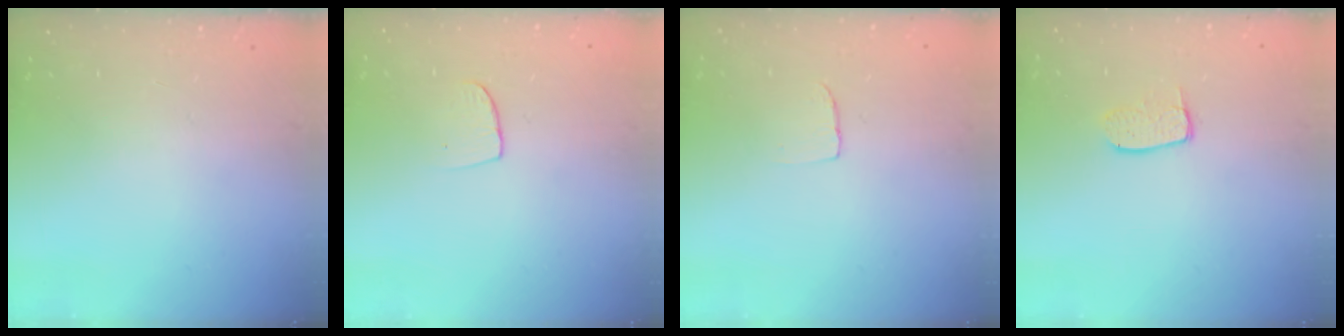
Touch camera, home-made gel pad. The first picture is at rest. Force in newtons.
{"total": 5.5, "press": 5.5, "slide": 0.4}
{"total": 2.4, "press": 2.4, "slide": 0.1}
{"total": 6.7, "press": 6.7, "slide": 0.4}